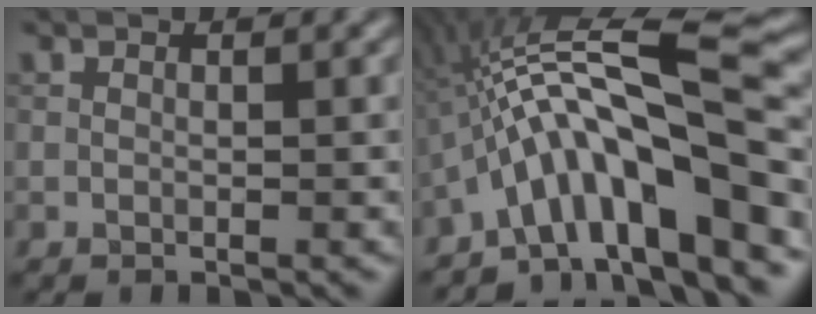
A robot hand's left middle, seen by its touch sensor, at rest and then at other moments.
{"total": 13.6, "force": [-4.0, 3.1, 12.6], "torque": [-0.201, 0.029, -0.067]}